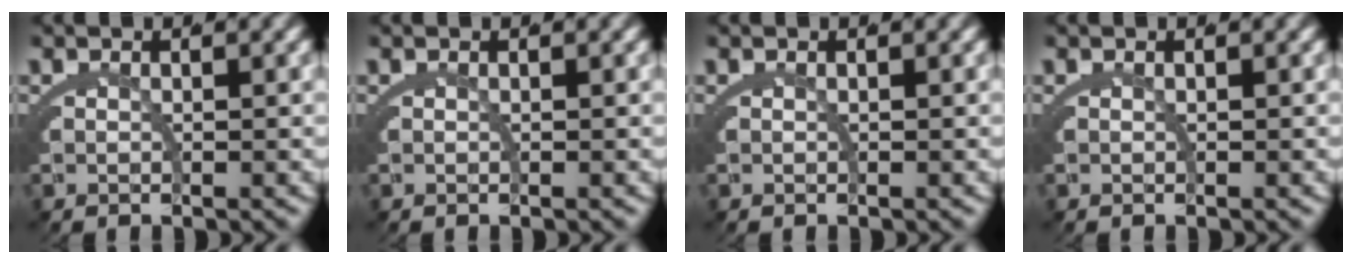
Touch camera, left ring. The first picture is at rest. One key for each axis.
{"total": 0.0}
{"total": 0.0}
{"total": 0.0}